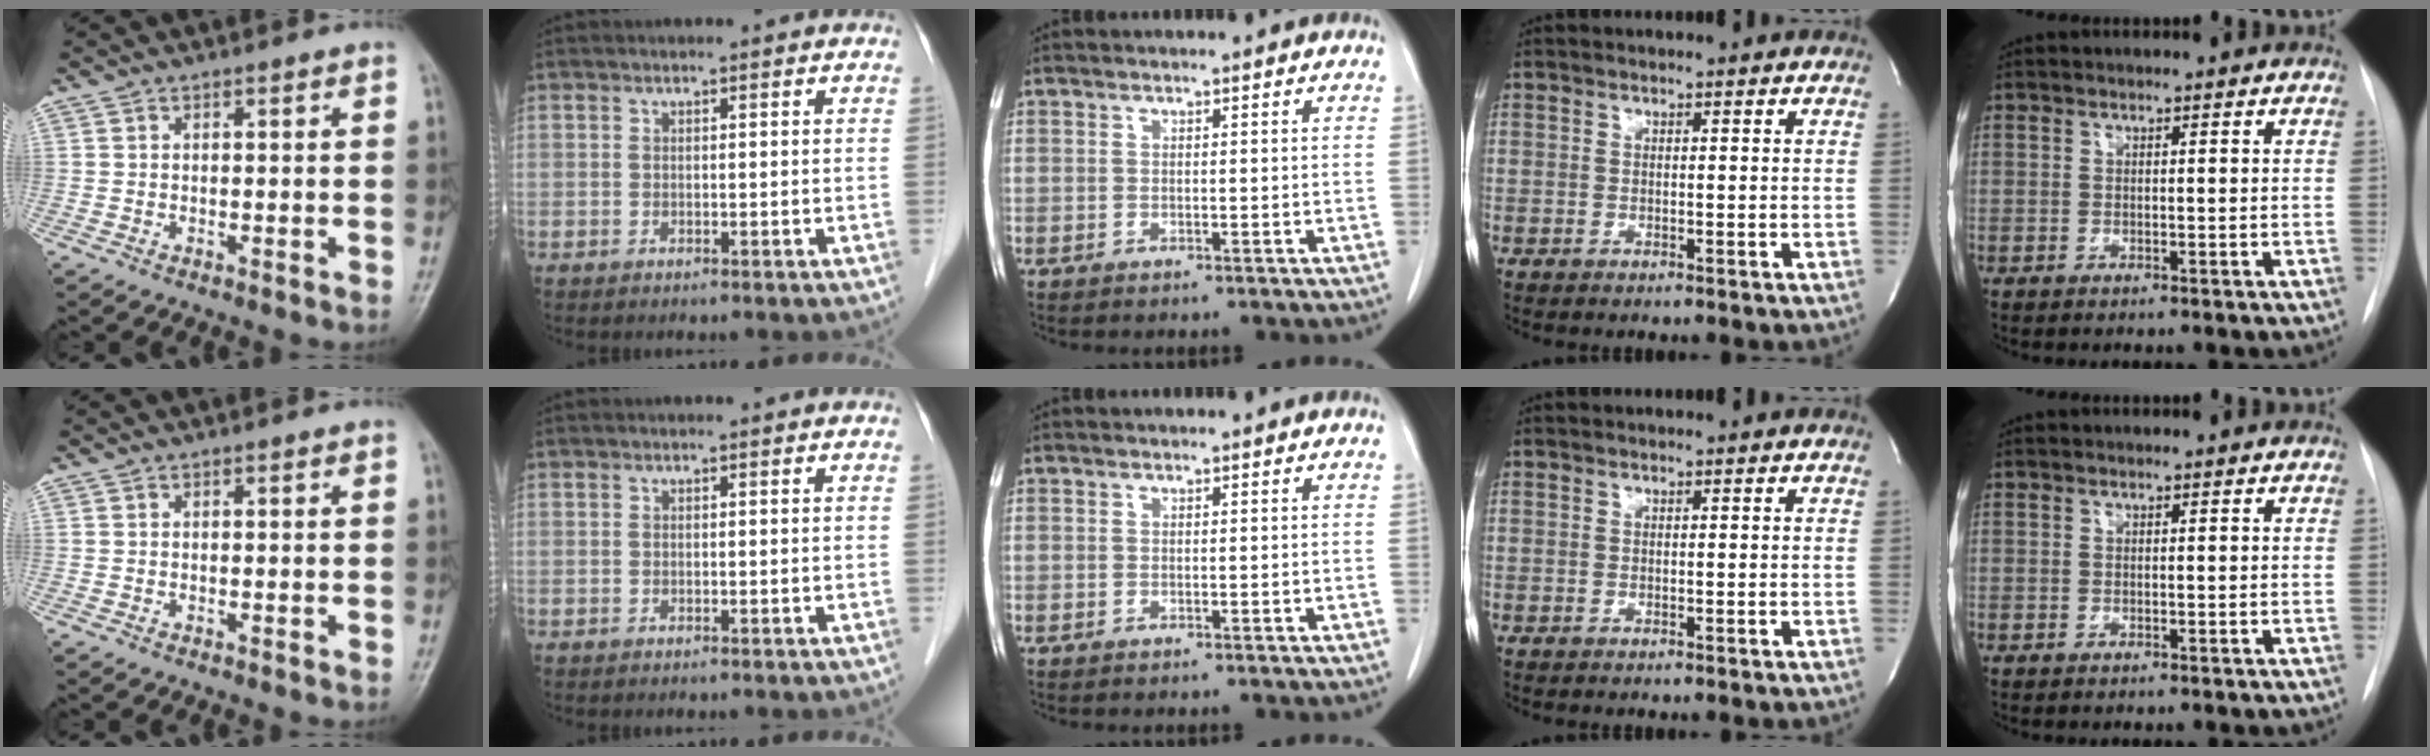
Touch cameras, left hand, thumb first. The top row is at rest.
{}